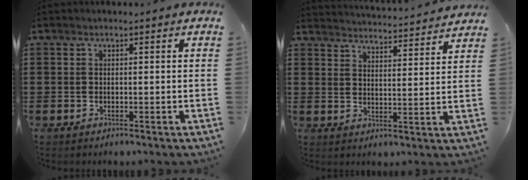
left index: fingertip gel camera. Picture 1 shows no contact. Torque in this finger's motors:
{"motor_torque": [-0.01, -0.02, 0.03, -0.01]}